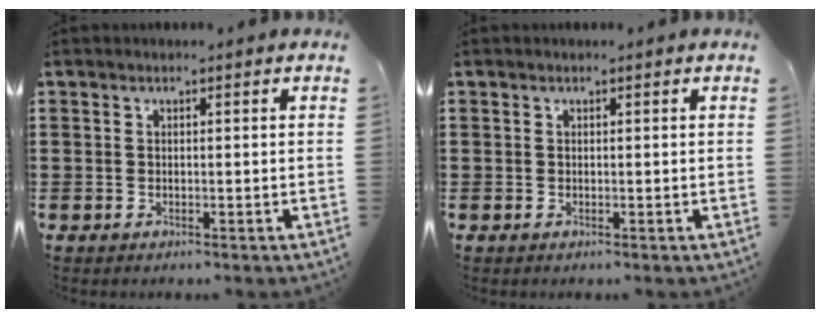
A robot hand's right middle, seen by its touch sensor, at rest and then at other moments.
{"total": 0.0}